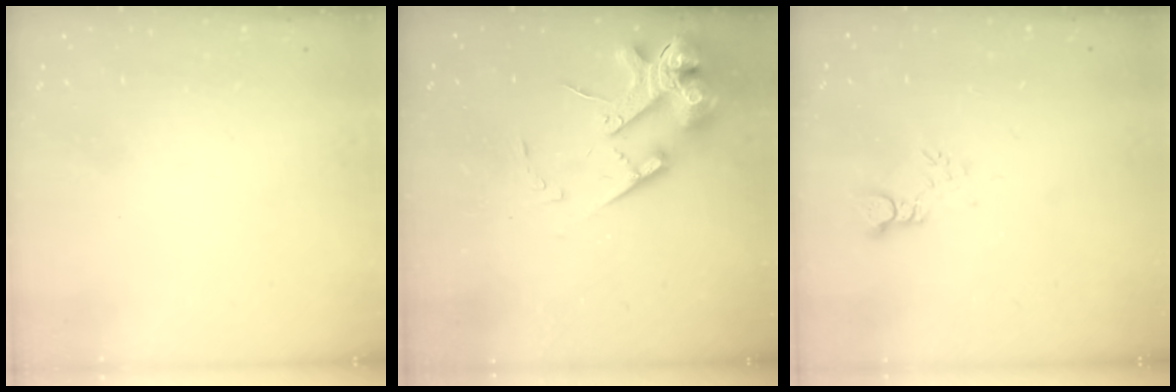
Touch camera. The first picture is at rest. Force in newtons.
{"total": 17.8, "press": 17.6, "slide": 2.6}
{"total": 2.8, "press": 2.8, "slide": 0.5}